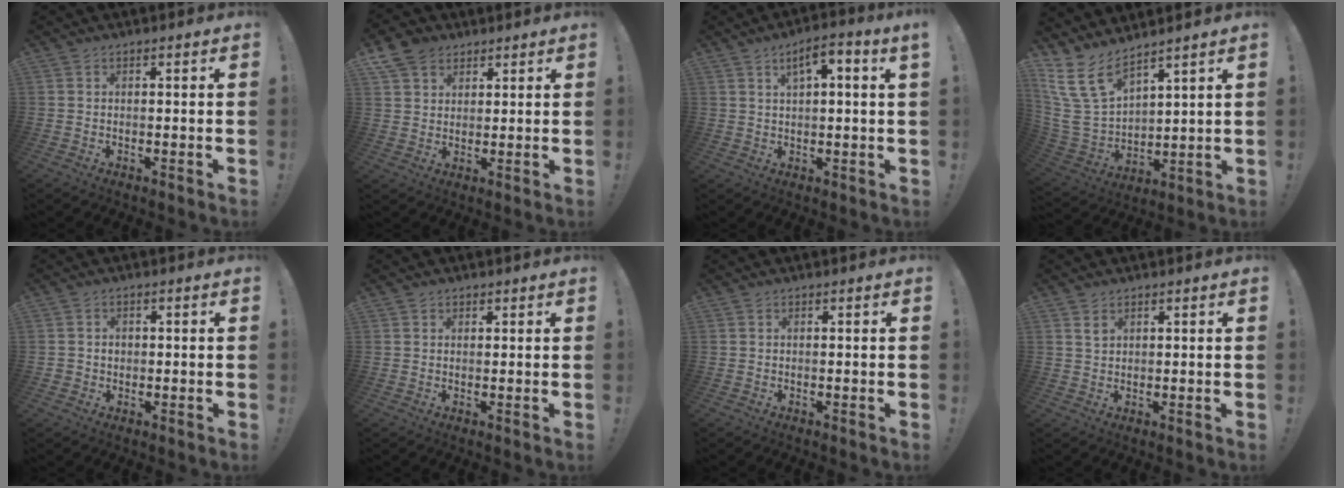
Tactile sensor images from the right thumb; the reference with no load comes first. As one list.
[{"total": 7.6, "force": [4.9, 5.3, 2.3], "torque": [-0.040, -0.023, 0.098]}, {"total": 5.0, "force": [2.1, 0.7, 4.5], "torque": [-0.064, -0.010, 0.029]}, {"total": 13.7, "force": [9.3, 6.8, 7.5], "torque": [-0.166, -0.066, 0.176]}, {"total": 2.1, "force": [-0.1, 2.0, 0.7], "torque": [-0.004, 0.000, -0.003]}, {"total": 0.9, "force": [0.7, 0.6, 0.0], "torque": [0.004, -0.002, 0.013]}, {"total": 0.0}, {"total": 1.8, "force": [1.2, 1.0, 0.9], "torque": [-0.005, -0.008, 0.020]}]